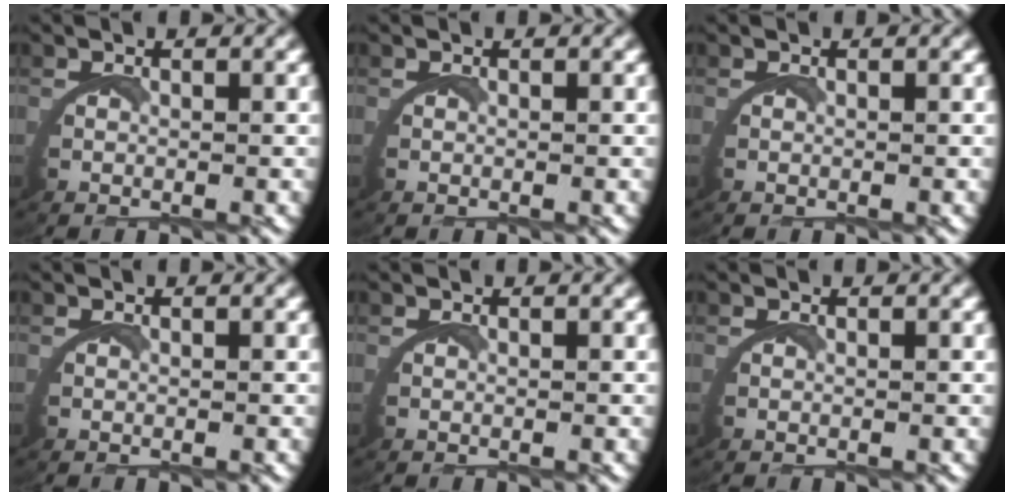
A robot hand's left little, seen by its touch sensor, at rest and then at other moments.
{"total": 0.0}
{"total": 0.0}
{"total": 0.0}
{"total": 0.0}
{"total": 0.0}